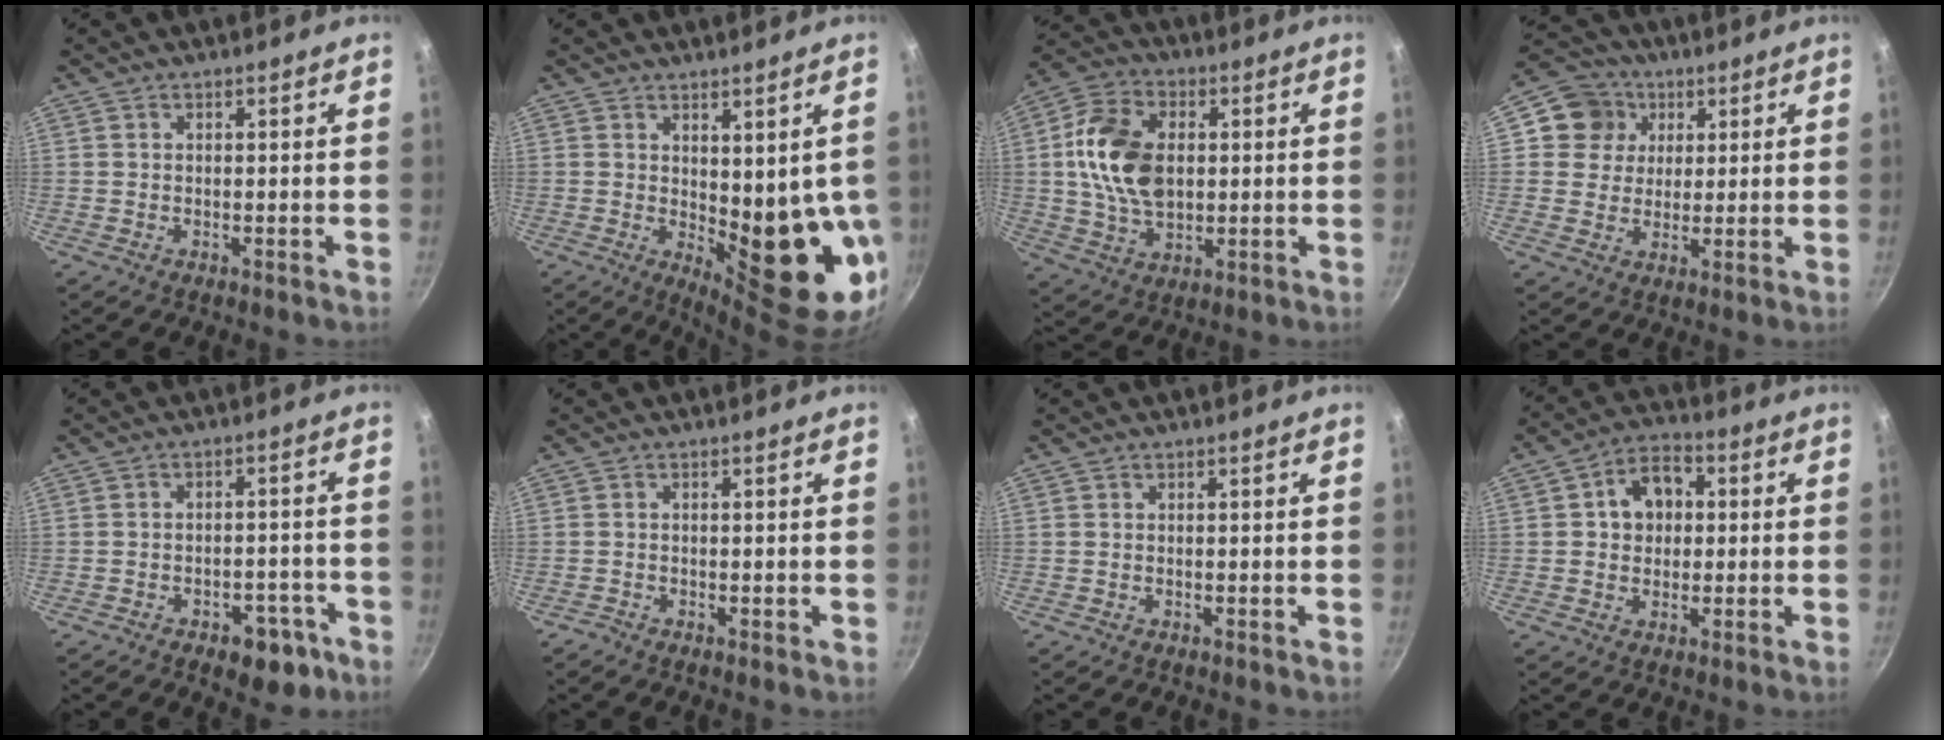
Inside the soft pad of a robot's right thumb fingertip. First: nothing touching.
{"total": 13.4, "force": [0.3, 5.4, 12.3], "torque": [-0.135, -0.034, 0.020]}
{"total": 15.0, "force": [1.4, 9.9, 11.2], "torque": [-0.189, 0.004, 0.020]}
{"total": 8.4, "force": [2.7, 7.7, 2.2], "torque": [-0.001, 0.008, 0.034]}
{"total": 7.9, "force": [-4.5, 4.6, 4.7], "torque": [-0.028, 0.038, -0.045]}
{"total": 0.7, "force": [-0.5, 0.4, 0.3], "torque": [-0.010, 0.004, -0.012]}
{"total": 0.0}
{"total": 8.5, "force": [1.3, 6.5, 5.3], "torque": [-0.046, 0.013, 0.009]}